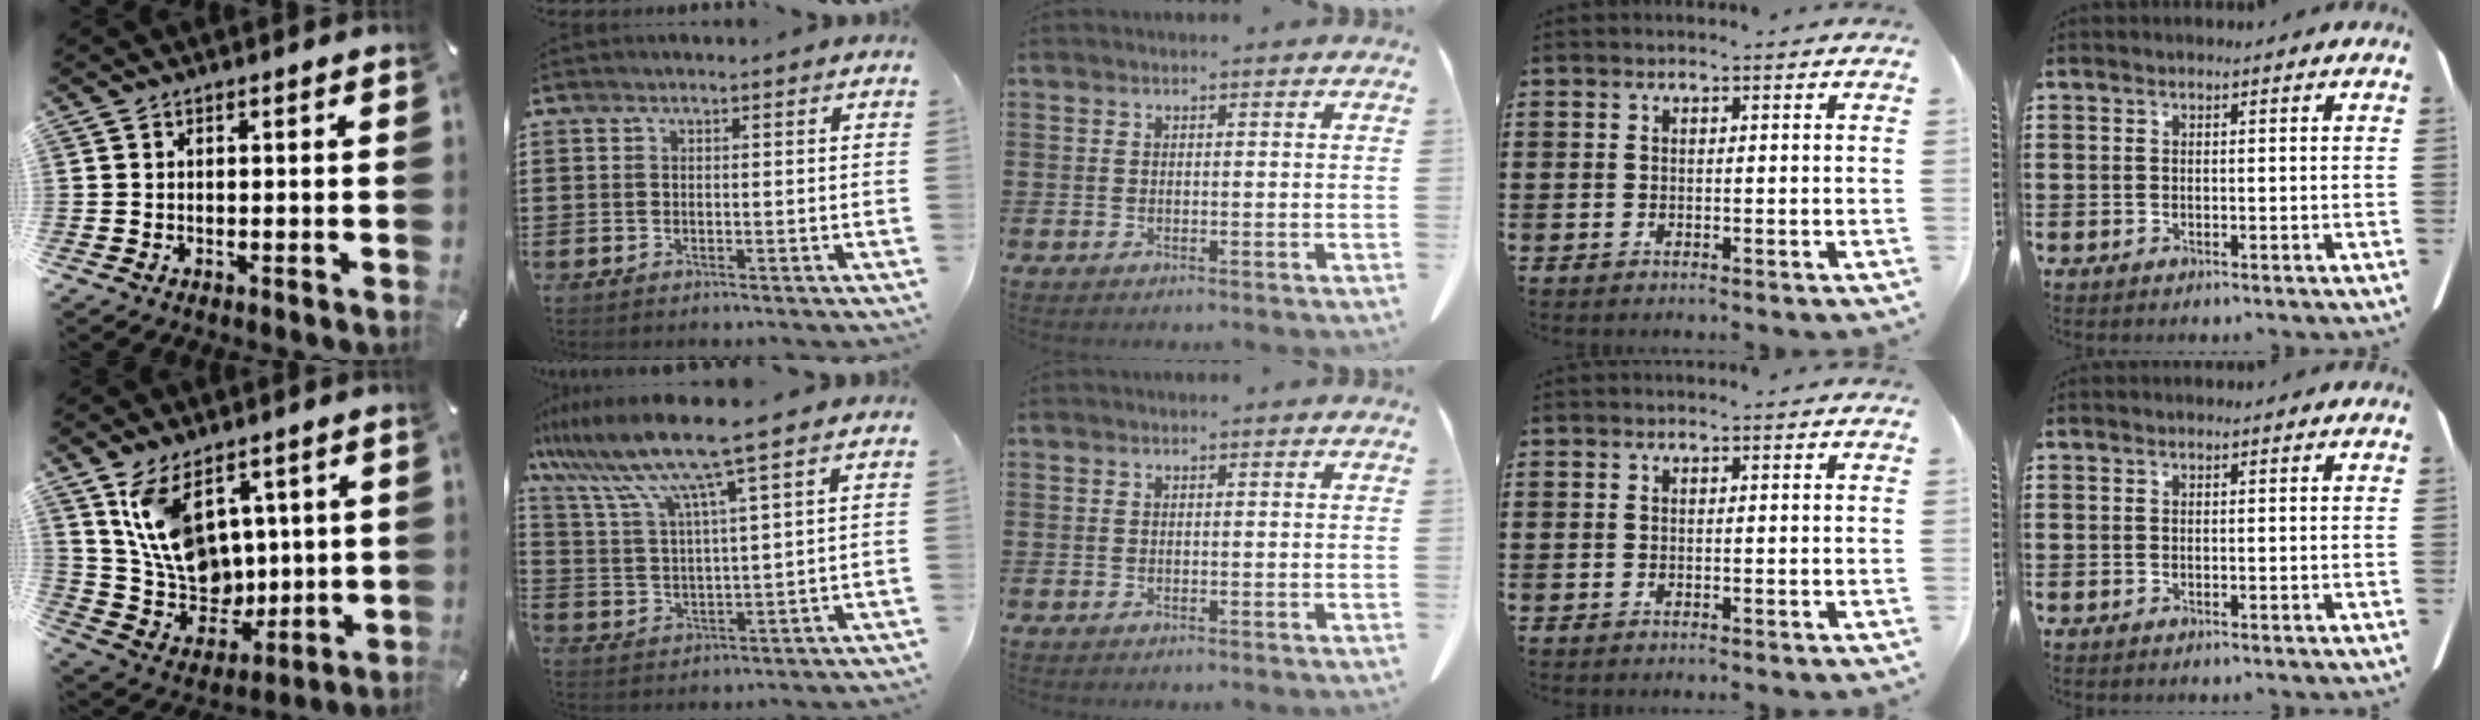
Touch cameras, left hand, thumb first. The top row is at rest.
{"thumb": {"total": 14.7, "force": [6.1, 10.7, 7.9], "torque": [-0.166, -0.029, 0.125]}, "index": {"total": 10.6, "force": [8.1, -0.4, 6.8], "torque": [-0.168, -0.044, 0.130]}}